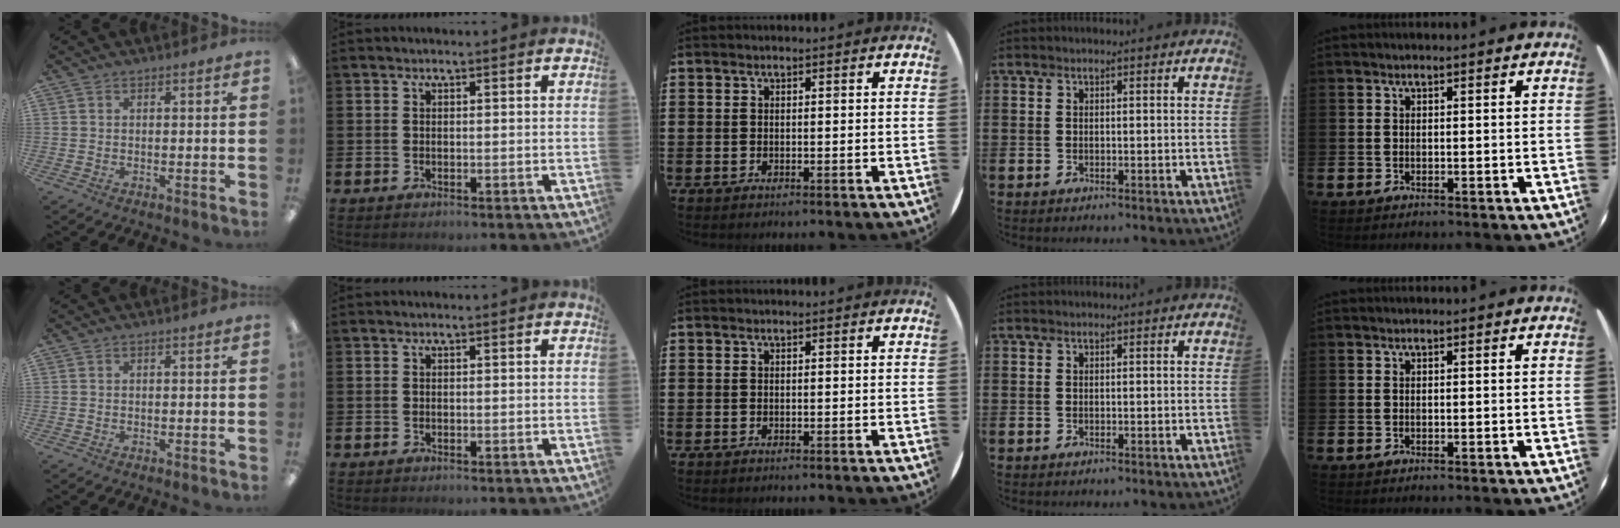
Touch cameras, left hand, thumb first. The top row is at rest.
{}